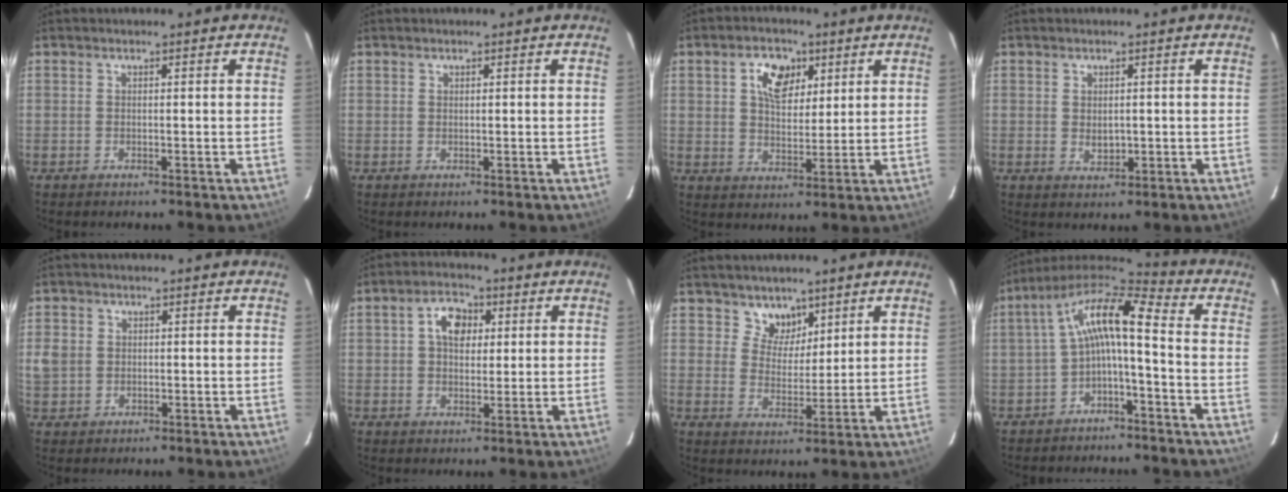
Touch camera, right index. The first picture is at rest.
{"total": 0.0}
{"total": 7.6, "force": [3.2, 5.0, 4.8], "torque": [-0.081, 0.015, 0.057]}
{"total": 2.5, "force": [0.0, 1.8, 1.7], "torque": [-0.027, -0.002, 0.004]}
{"total": 4.4, "force": [0.2, 4.0, 1.8], "torque": [-0.039, 0.005, 0.007]}
{"total": 6.0, "force": [1.7, 4.1, 4.0], "torque": [-0.068, 0.021, 0.029]}
{"total": 5.2, "force": [3.8, 3.6, 0.5], "torque": [0.002, 0.000, 0.069]}
{"total": 10.8, "force": [-1.3, 2.9, 10.3], "torque": [-0.212, 0.026, -0.030]}